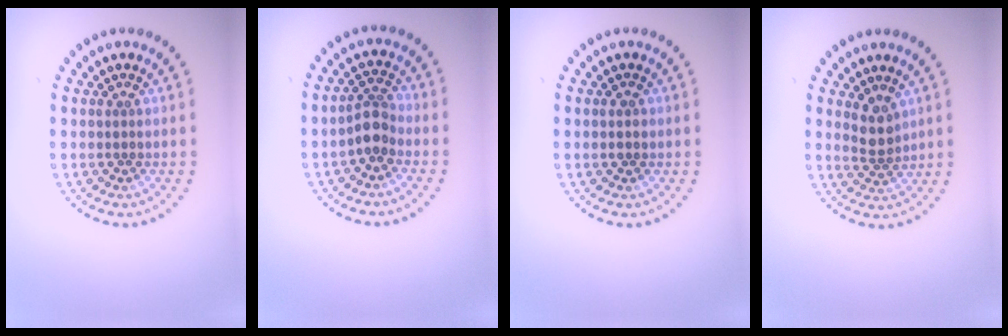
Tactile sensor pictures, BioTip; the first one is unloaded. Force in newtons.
{"total": 2.4, "press": 1.9, "slide": 1.4}
{"total": 1.3, "press": 1.2, "slide": 0.1}
{"total": 2.2, "press": 1.8, "slide": 1.3}